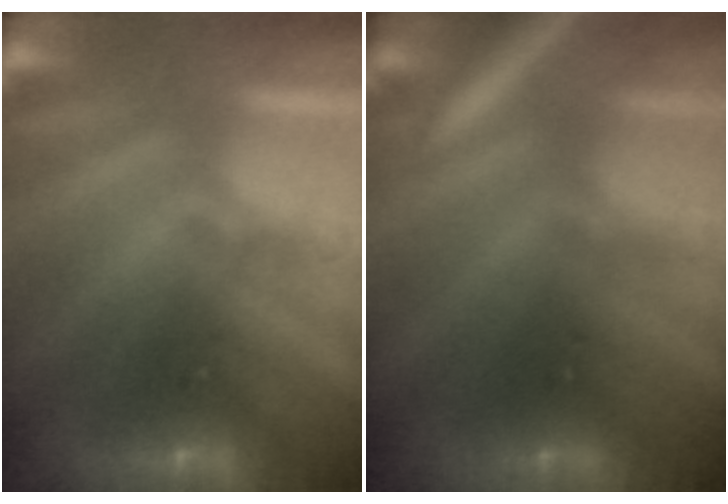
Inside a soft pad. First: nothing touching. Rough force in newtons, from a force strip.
{"total": 2.7}